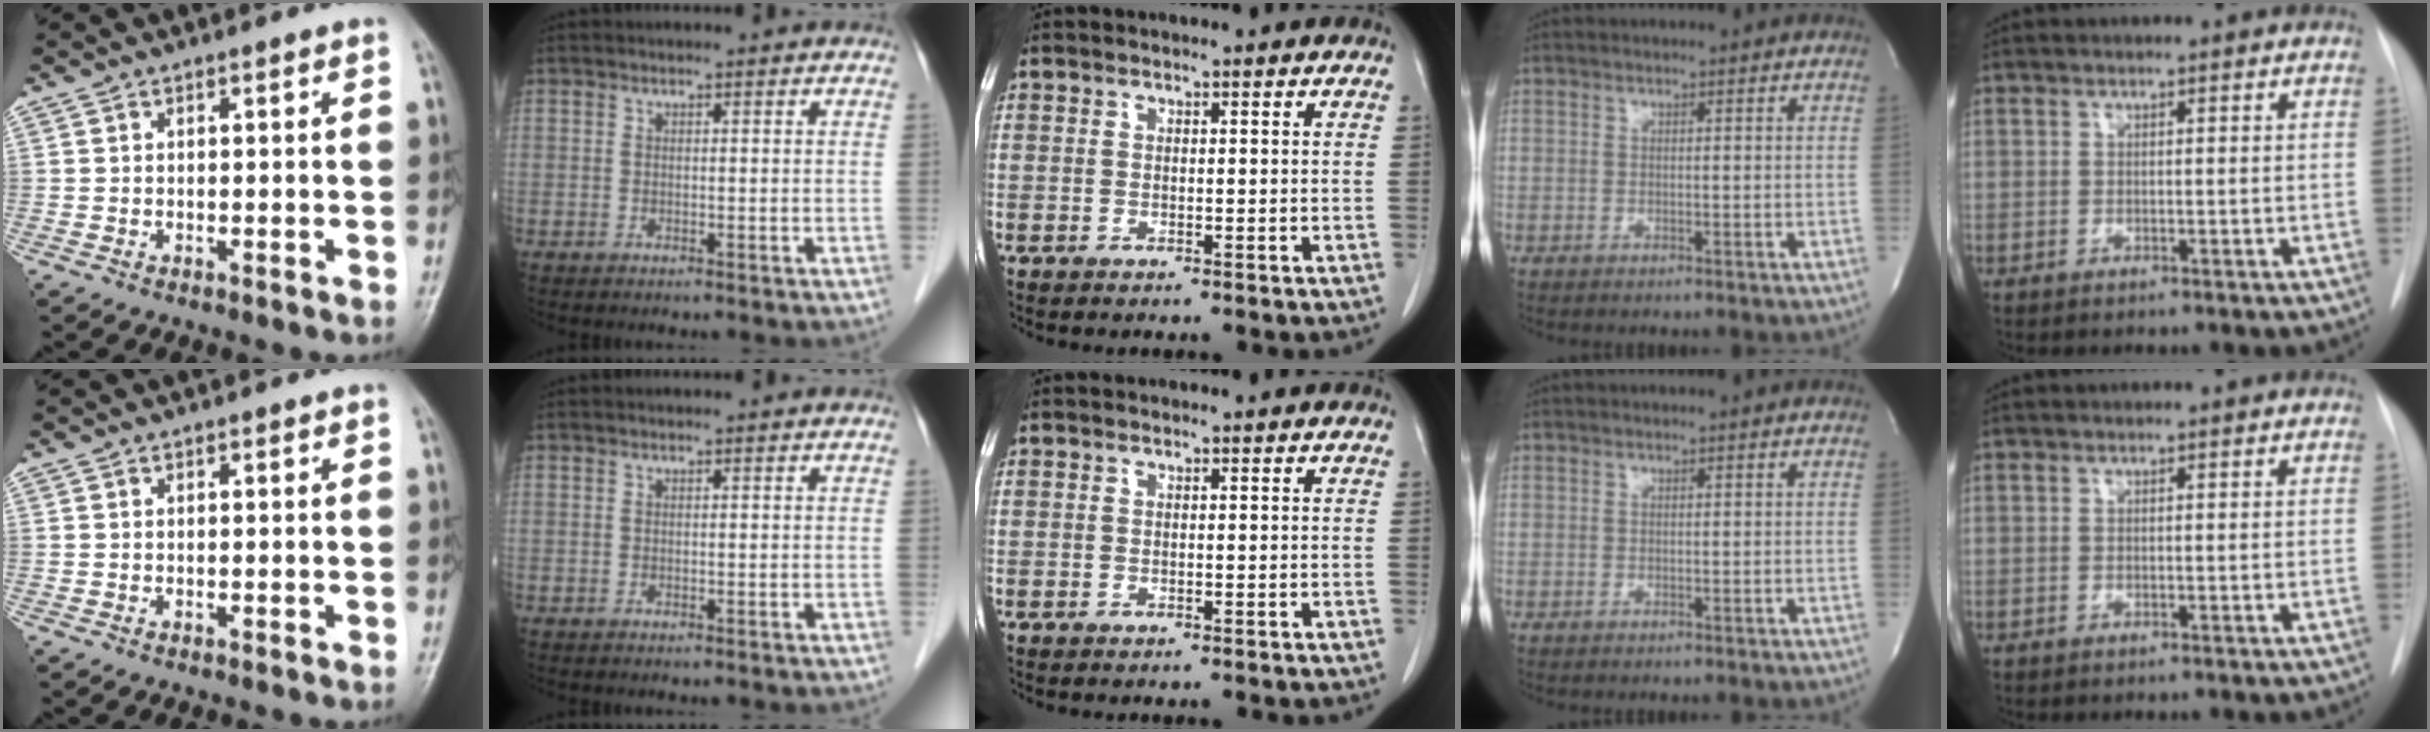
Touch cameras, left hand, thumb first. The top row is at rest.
{}